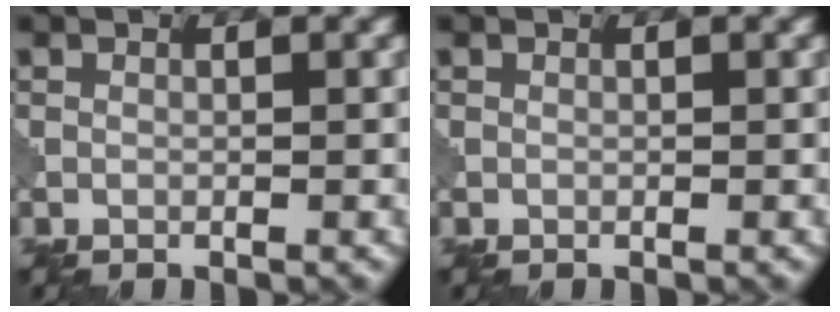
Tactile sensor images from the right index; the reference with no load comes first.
{"total": 0.0}